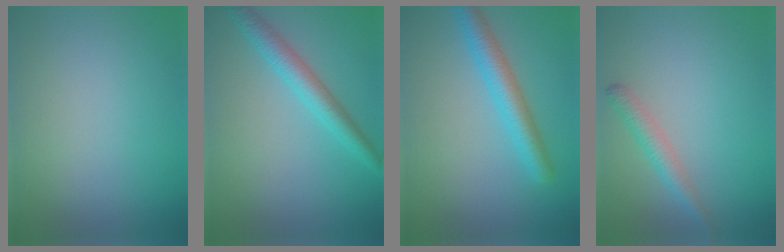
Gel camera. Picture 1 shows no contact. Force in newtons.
{"total": 3.3, "press": 3.3, "slide": 0.1}
{"total": 3.6, "press": 3.6, "slide": 0.1}
{"total": 2.0, "press": 2.0, "slide": 0.1}